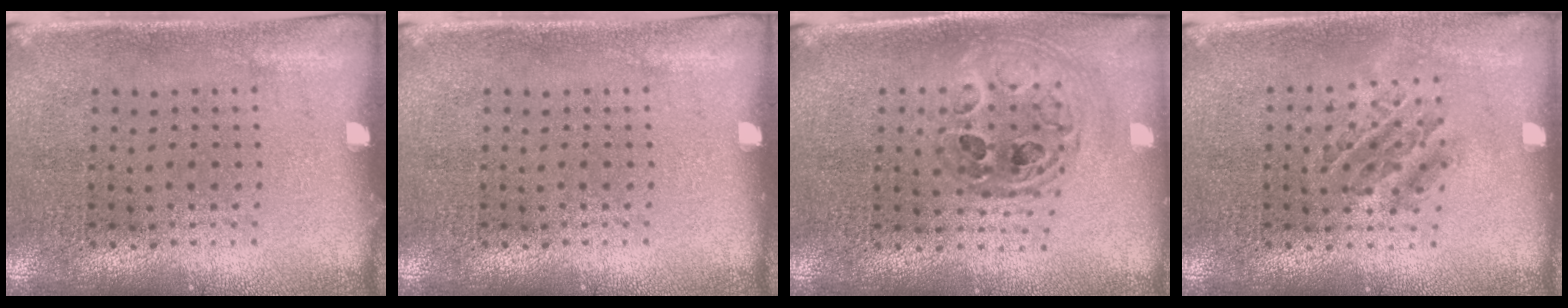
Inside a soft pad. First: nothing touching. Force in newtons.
{"total": 0.0}
{"total": 0.9, "press": 0.9, "slide": 0.2}
{"total": 1.1, "press": 1.0, "slide": 0.5}